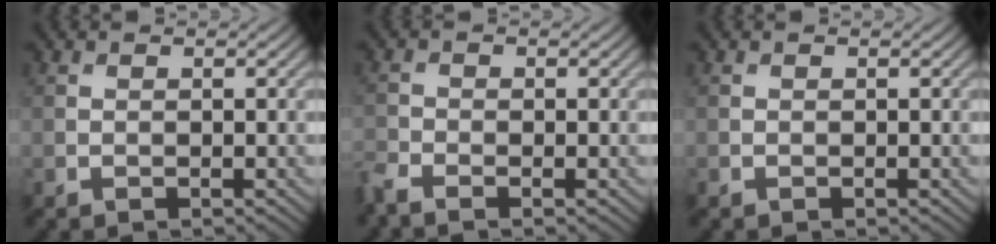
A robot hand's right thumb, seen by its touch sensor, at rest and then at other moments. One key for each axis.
{"total": 2.5, "fx": -2.2, "fy": 0.6, "fz": 1.1, "tx": -0.033, "ty": -0.012, "tz": -0.057}
{"total": 0.0}